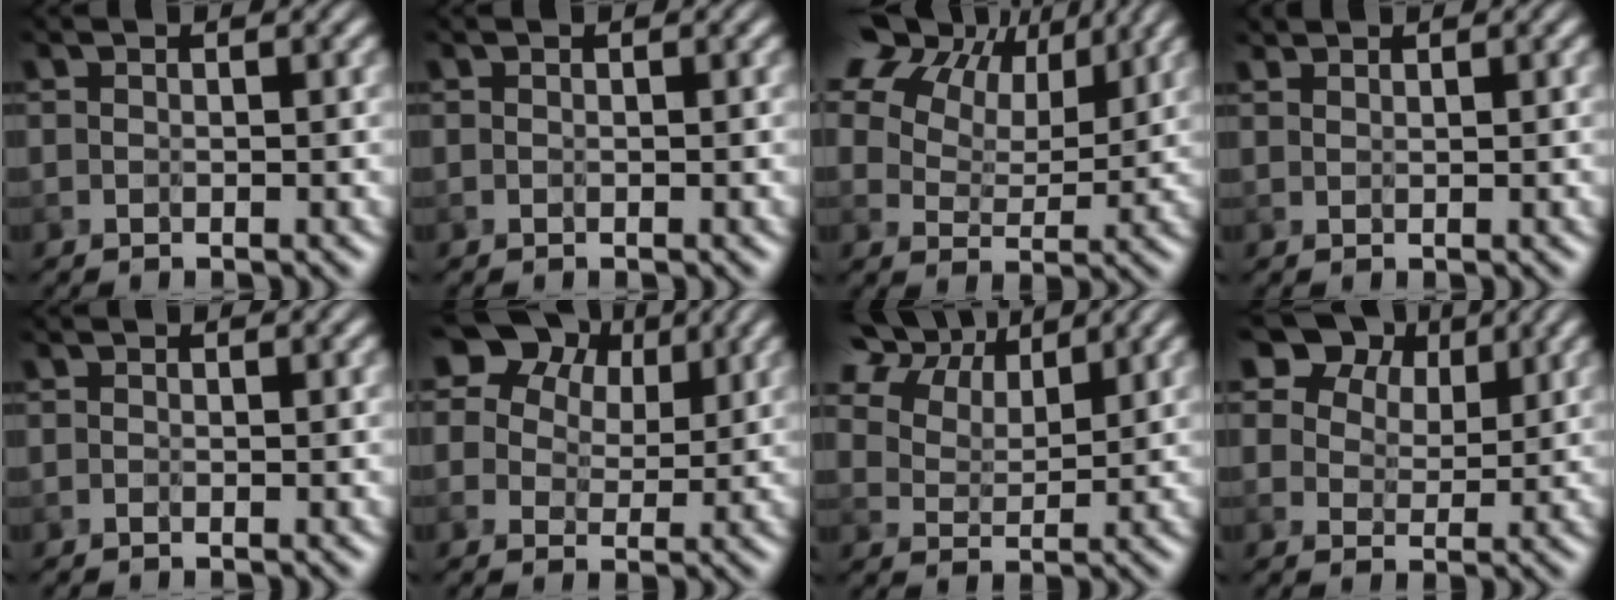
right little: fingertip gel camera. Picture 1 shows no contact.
{"total": 0.0}
{"total": 15.2, "force": [8.8, 9.2, 8.1], "torque": [-0.162, 0.035, 0.162]}
{"total": 1.2, "force": [1.2, 0.3, 0.3], "torque": [-0.010, 0.001, 0.021]}
{"total": 0.0}
{"total": 12.2, "force": [7.0, 7.8, 6.3], "torque": [-0.098, 0.029, 0.108]}
{"total": 11.6, "force": [7.9, 6.2, 5.8], "torque": [-0.127, 0.032, 0.126]}
{"total": 9.8, "force": [6.7, 5.9, 4.1], "torque": [-0.091, 0.007, 0.114]}